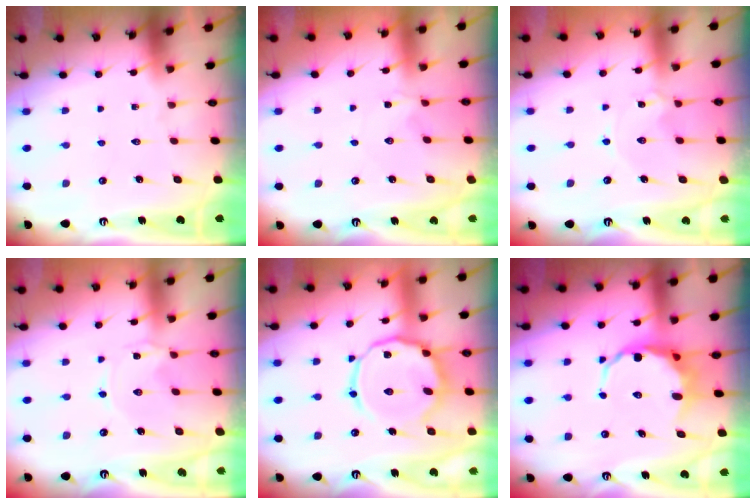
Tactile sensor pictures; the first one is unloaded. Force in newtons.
{"total": 1.6, "press": 1.6, "slide": 0.3}
{"total": 0.0}
{"total": 0.0}
{"total": 13.6, "press": 13.6, "slide": 1.3}
{"total": 8.6, "press": 8.4, "slide": 2.1}